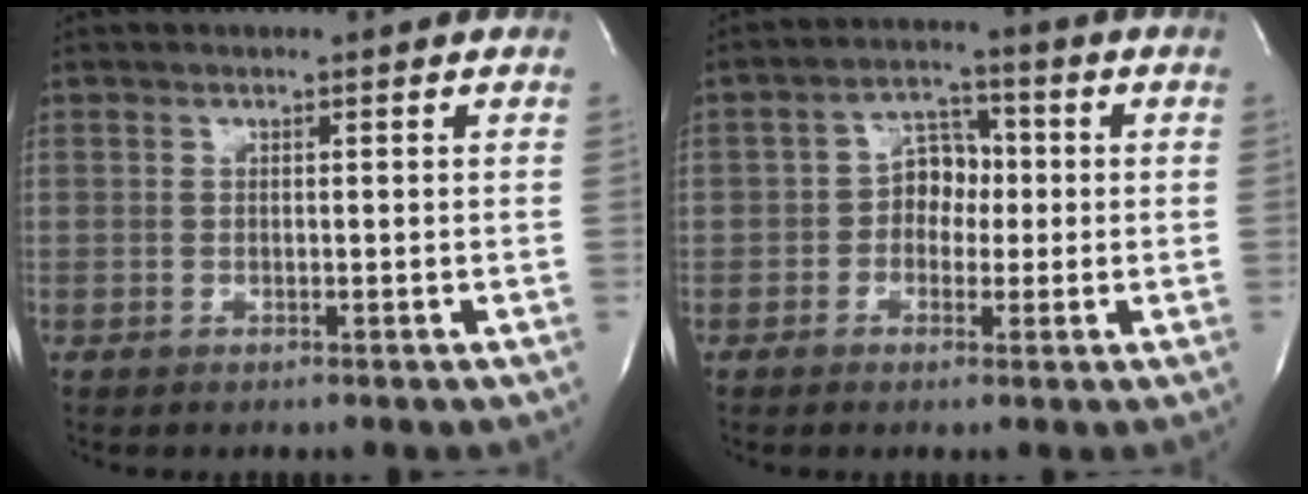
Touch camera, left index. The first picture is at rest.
{"total": 5.4, "force": [-0.5, 3.9, 3.7], "torque": [-0.063, 0.019, -0.013]}